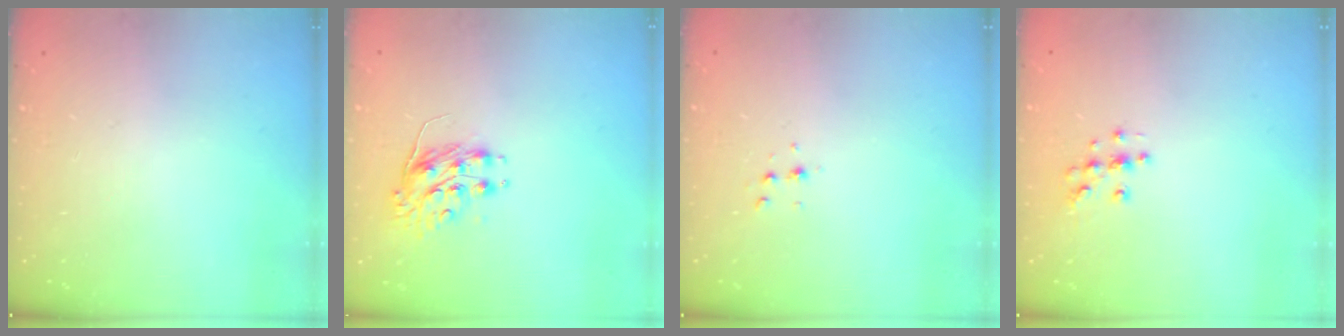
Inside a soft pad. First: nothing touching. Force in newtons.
{"total": 8.0, "press": 8.0, "slide": 0.2}
{"total": 3.8, "press": 3.7, "slide": 1.1}
{"total": 5.0, "press": 4.7, "slide": 1.6}